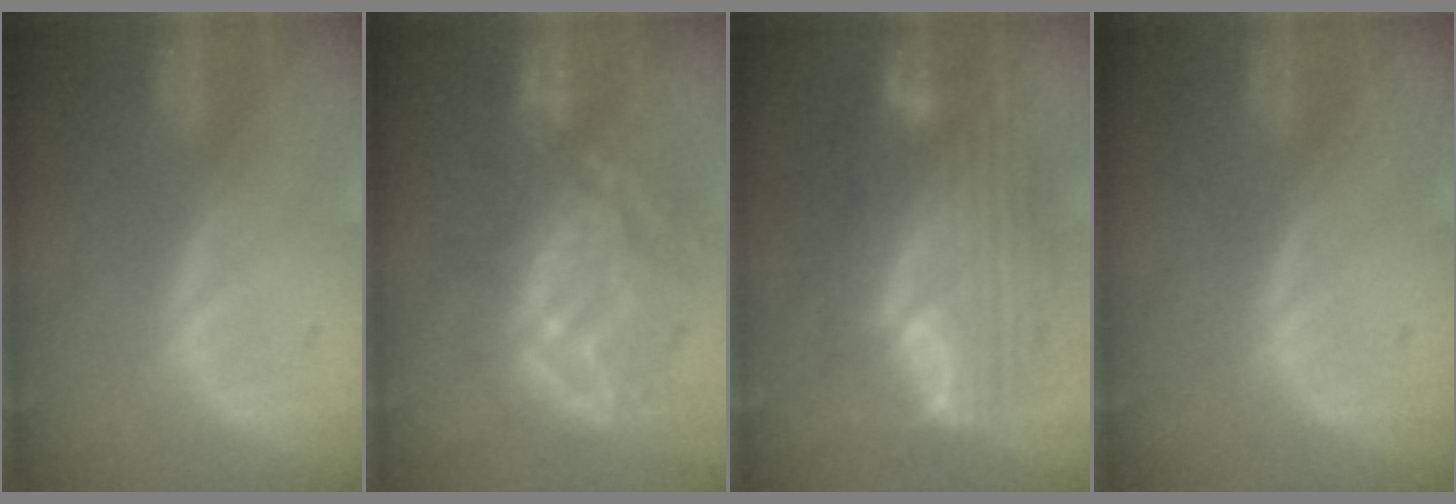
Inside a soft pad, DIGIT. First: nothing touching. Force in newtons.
{"total": 10.7, "press": 10.2, "slide": 3.5}
{"total": 11.9, "press": 11.8, "slide": 1.0}
{"total": 0.0}